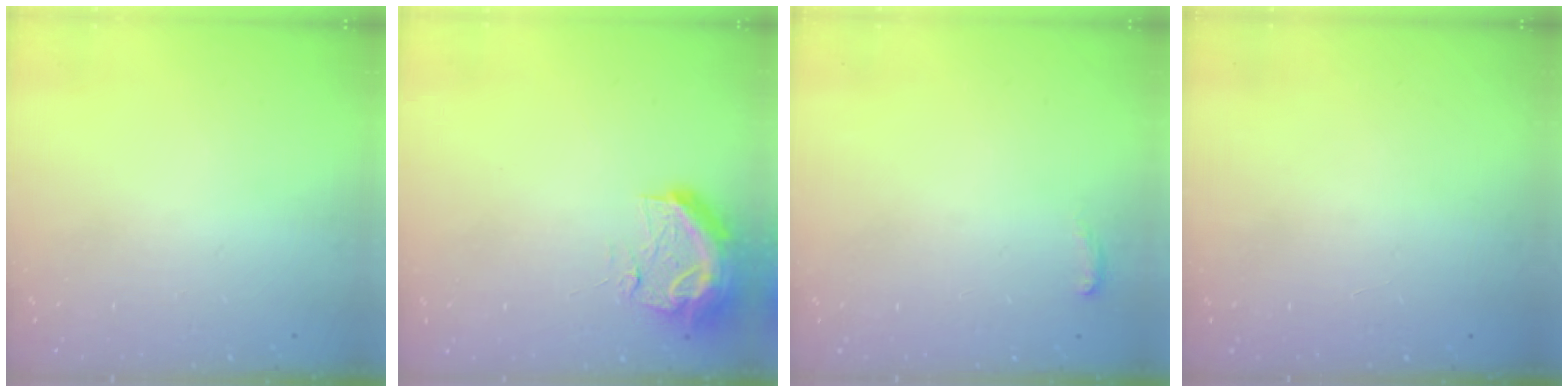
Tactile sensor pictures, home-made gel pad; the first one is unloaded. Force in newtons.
{"total": 20.4, "press": 13.8, "slide": 15.0}
{"total": 4.1, "press": 3.8, "slide": 1.5}
{"total": 0.0}